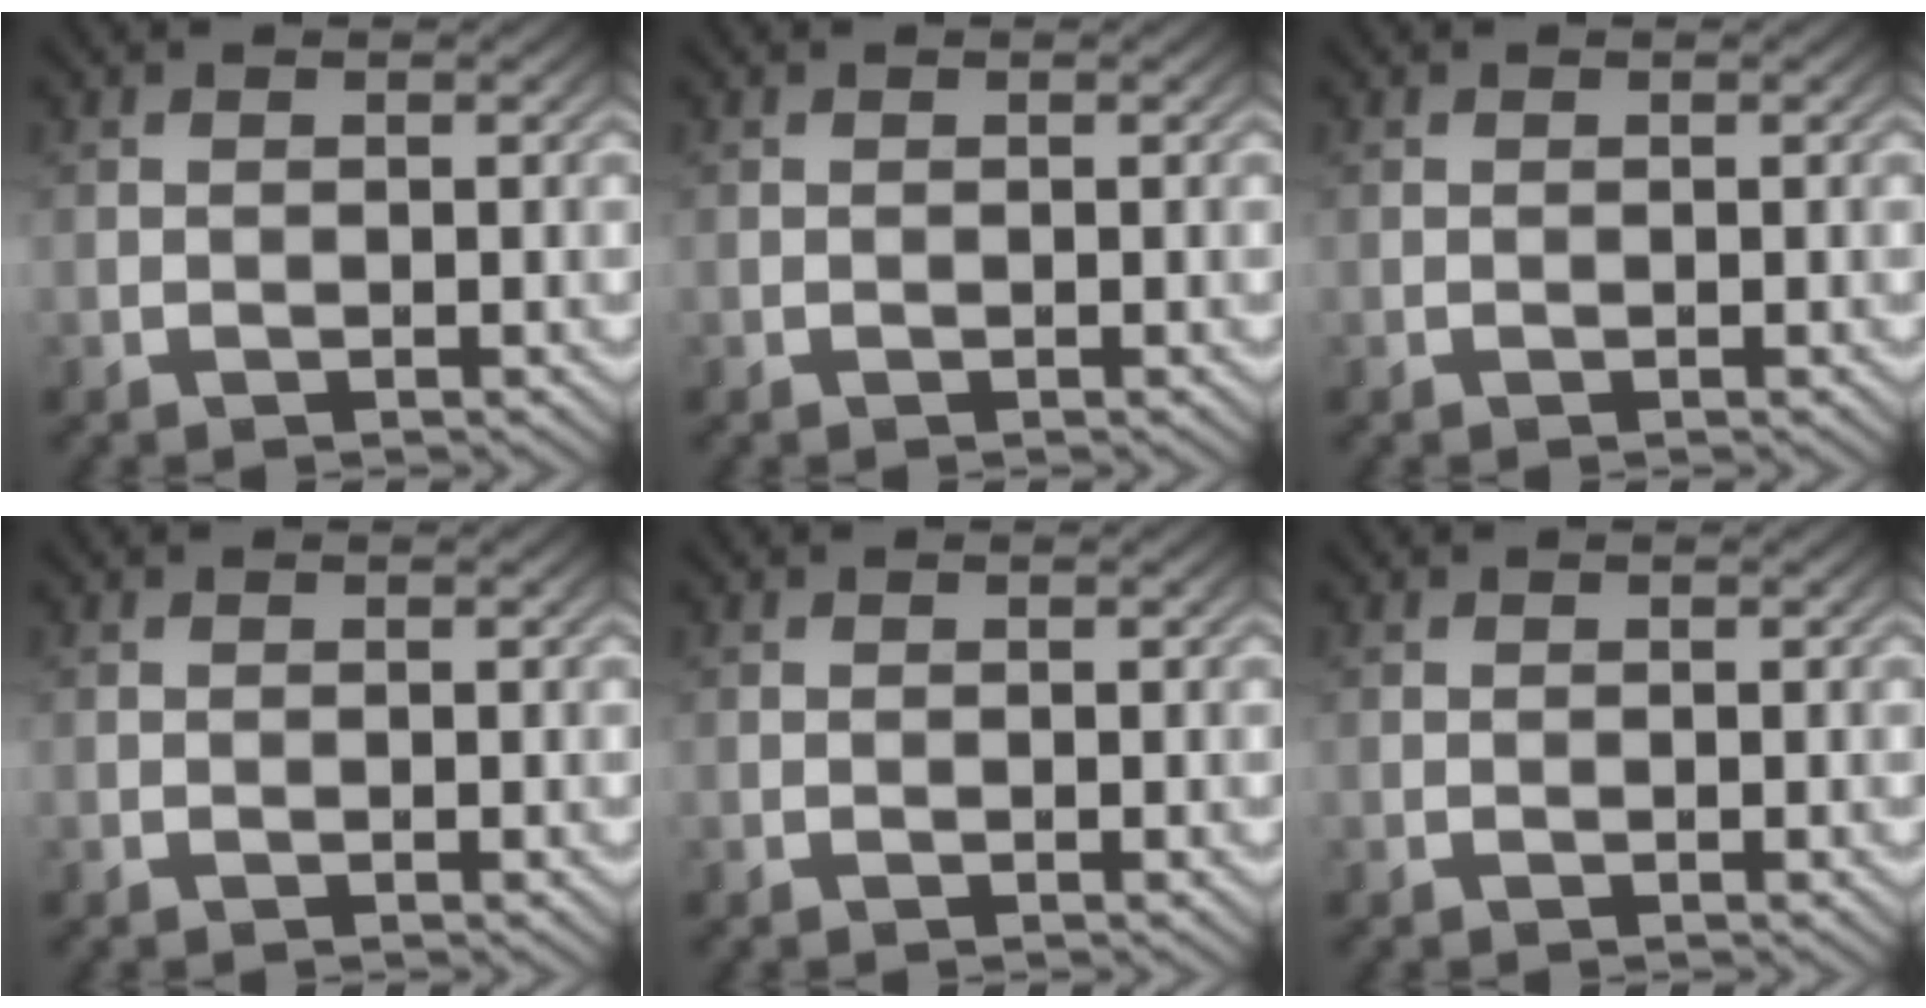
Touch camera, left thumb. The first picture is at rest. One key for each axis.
{"total": 0.0}
{"total": 0.0}
{"total": 0.0}
{"total": 0.0}
{"total": 0.0}